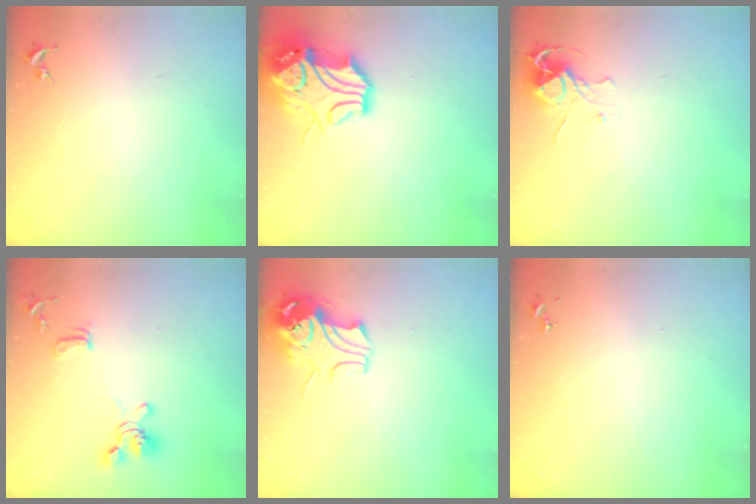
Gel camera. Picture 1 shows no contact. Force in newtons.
{"total": 15.5, "press": 15.3, "slide": 2.3}
{"total": 8.0, "press": 8.0, "slide": 0.6}
{"total": 13.0, "press": 12.9, "slide": 1.6}
{"total": 10.8, "press": 10.6, "slide": 1.6}
{"total": 0.0}